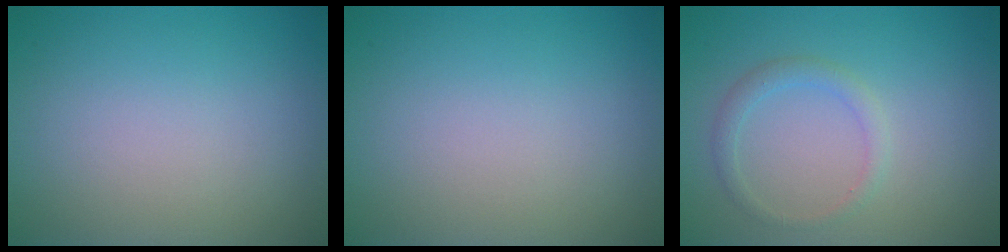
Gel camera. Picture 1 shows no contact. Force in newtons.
{"total": 0.0}
{"total": 1.5, "press": 1.5, "slide": 0.1}